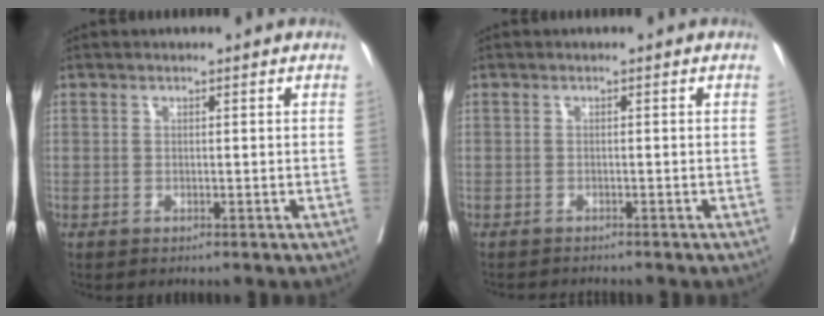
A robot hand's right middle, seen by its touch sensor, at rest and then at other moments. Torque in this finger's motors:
{"motor_torque": [0.09, -0.15, 0.01, 0.01]}